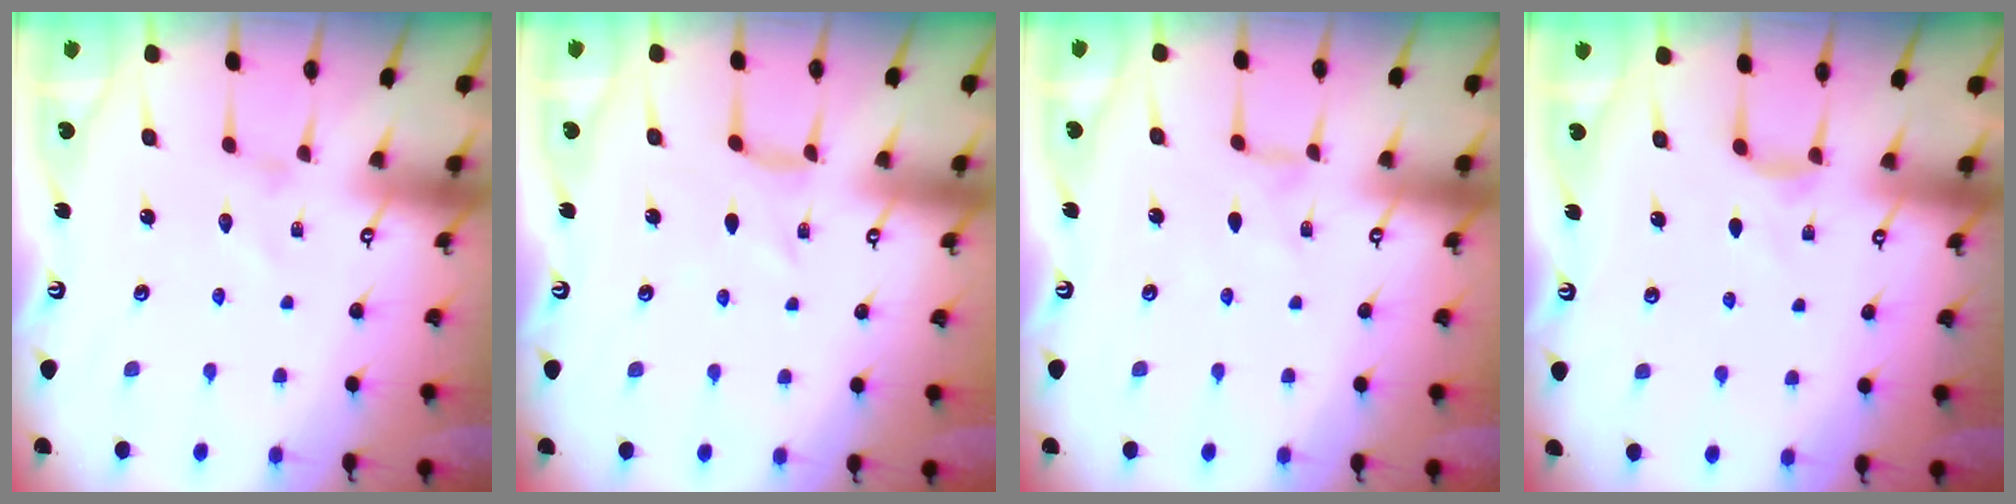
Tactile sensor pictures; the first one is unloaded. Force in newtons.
{"total": 2.1, "press": 2.1, "slide": 0.5}
{"total": 0.0}
{"total": 4.2, "press": 4.2, "slide": 0.7}